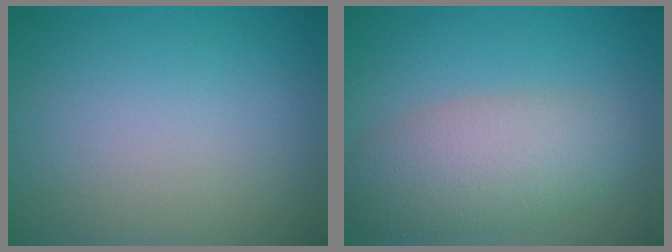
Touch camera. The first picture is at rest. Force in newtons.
{"total": 5.8, "press": 5.8, "slide": 0.1}